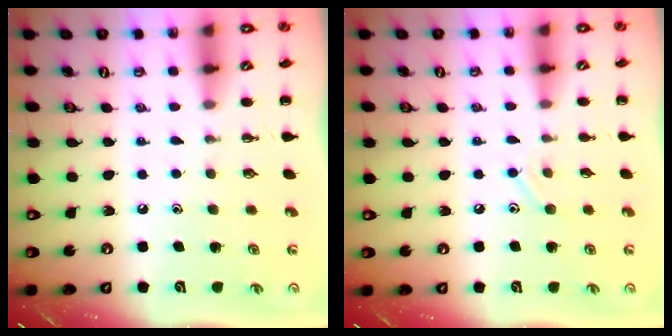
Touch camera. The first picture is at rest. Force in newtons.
{"total": 6.6, "press": 6.2, "slide": 2.1}